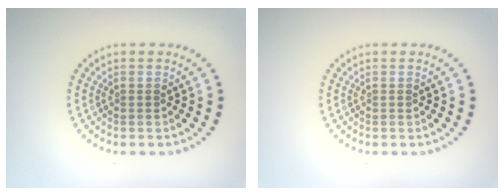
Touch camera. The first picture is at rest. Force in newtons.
{"total": 0.0}